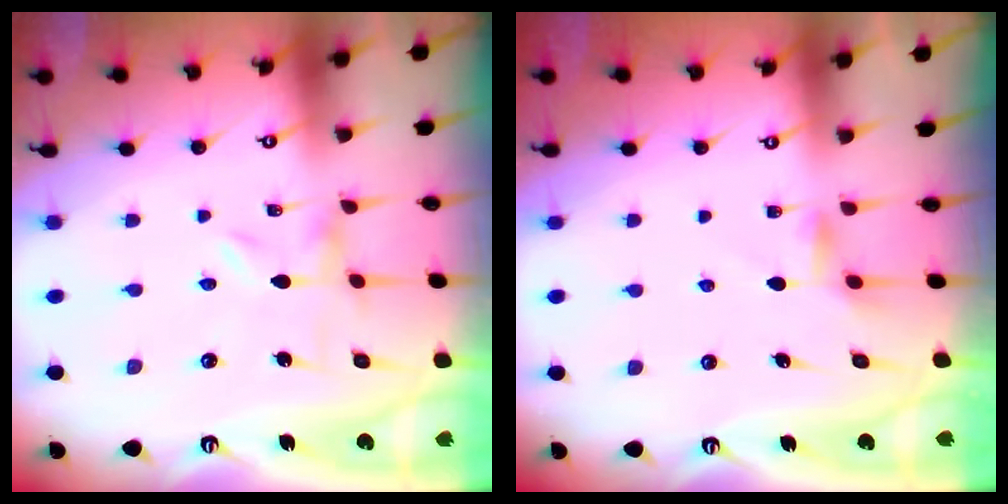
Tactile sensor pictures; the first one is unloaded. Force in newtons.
{"total": 2.3, "press": 2.2, "slide": 0.4}